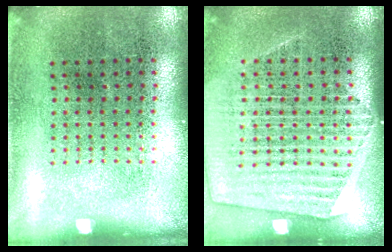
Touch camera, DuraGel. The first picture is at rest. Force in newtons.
{"total": 1.6, "press": 1.4, "slide": 0.6}